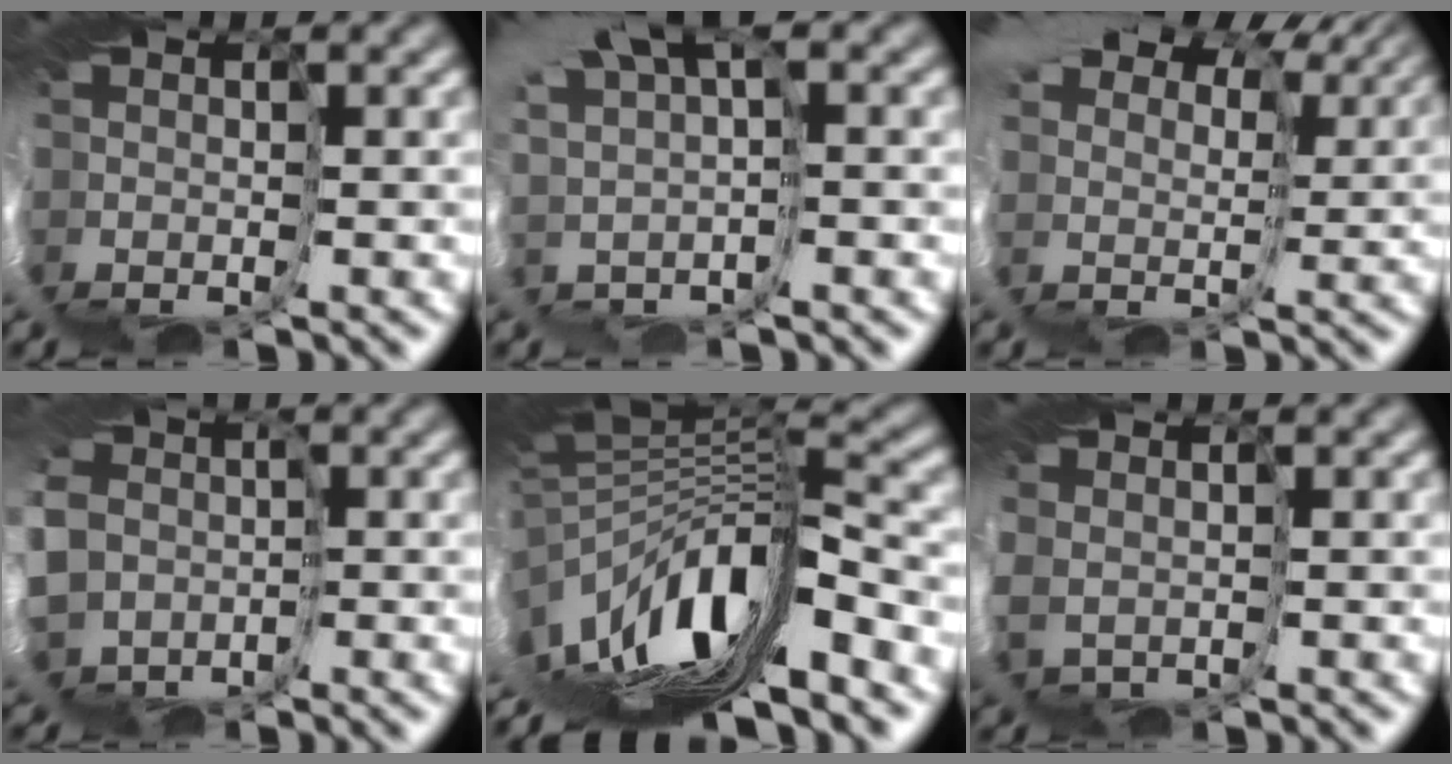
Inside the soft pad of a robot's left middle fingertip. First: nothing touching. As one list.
[{"total": 5.9, "force": [3.3, -4.9, 0.6], "torque": [-0.005, 0.012, 0.069]}, {"total": 11.8, "force": [9.2, 5.5, 4.9], "torque": [-0.130, 0.018, 0.172]}, {"total": 8.6, "force": [-4.4, 7.1, 1.8], "torque": [-0.079, -0.031, -0.072]}, {"total": 8.6, "force": [-3.1, -0.3, 8.0], "torque": [-0.155, -0.010, -0.021]}, {"total": 2.7, "force": [1.4, 2.1, 1.0], "torque": [-0.053, 0.001, 0.018]}]